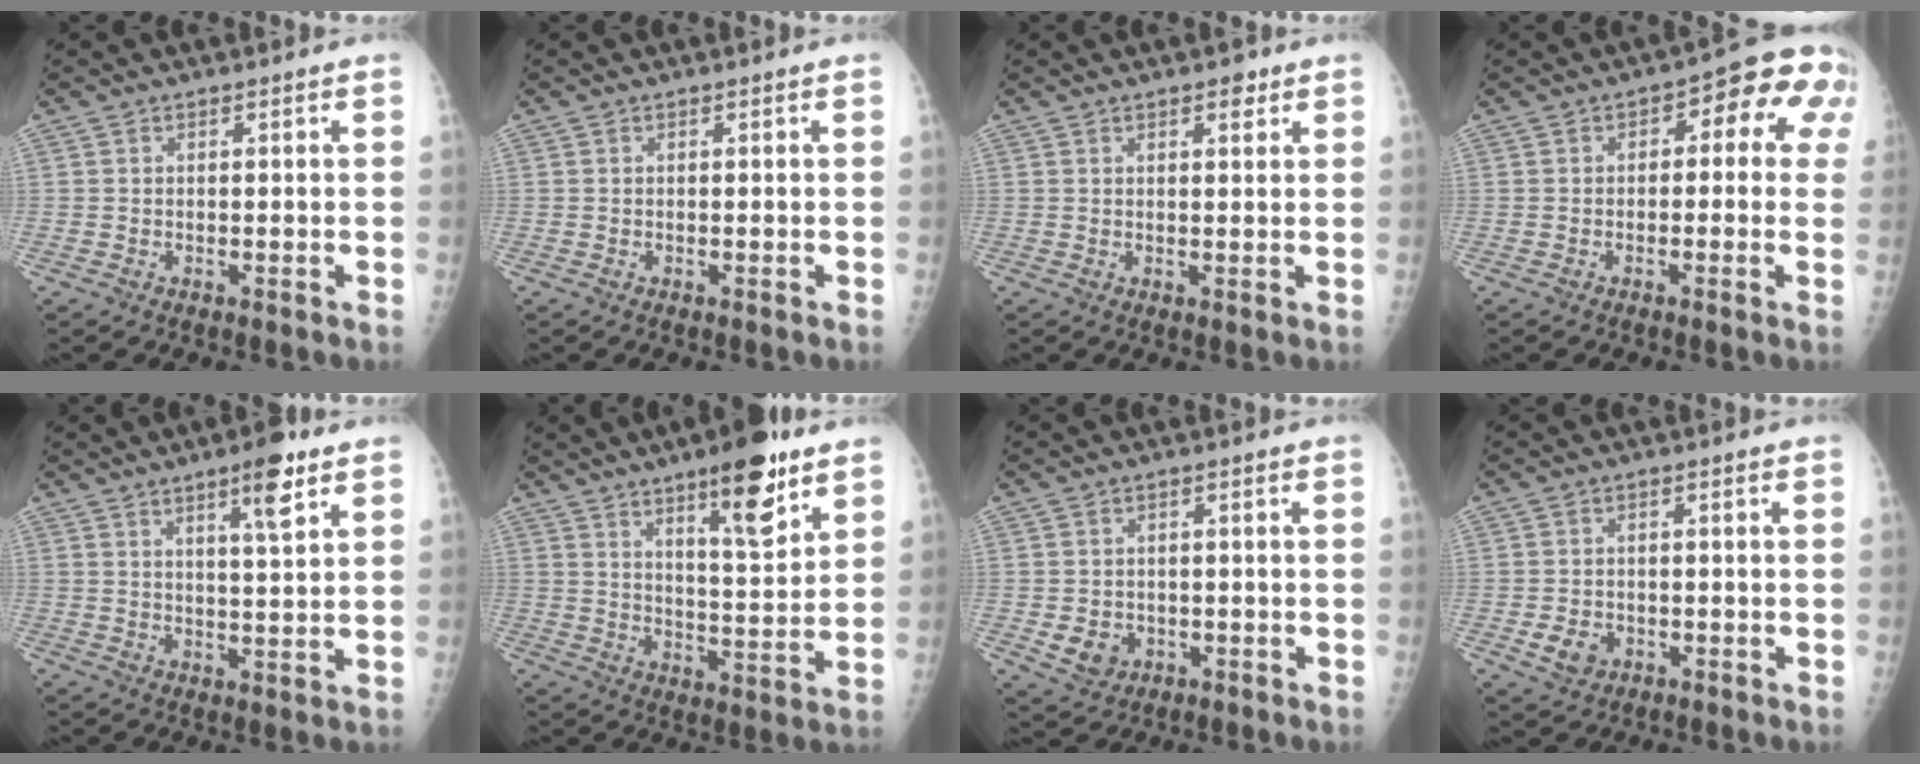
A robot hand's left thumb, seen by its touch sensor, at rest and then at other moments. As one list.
[{"total": 0.0}, {"total": 2.5, "force": [1.6, 1.1, 1.6], "torque": [-0.012, -0.006, 0.020]}, {"total": 9.8, "force": [2.1, 5.4, 8.0], "torque": [-0.047, 0.033, 0.011]}, {"total": 7.6, "force": [4.4, 1.4, 6.0], "torque": [-0.087, -0.024, 0.067]}, {"total": 14.2, "force": [8.5, 3.8, 10.7], "torque": [-0.136, -0.052, 0.129]}, {"total": 4.6, "force": [-1.1, 3.9, 2.1], "torque": [-0.019, 0.004, -0.007]}, {"total": 4.0, "force": [-1.4, 3.2, 2.0], "torque": [-0.028, 0.004, -0.017]}]